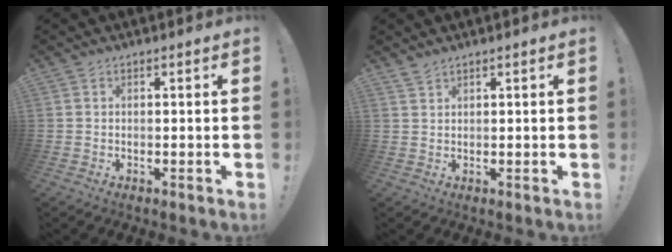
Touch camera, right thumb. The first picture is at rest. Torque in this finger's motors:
{"motor_torque": [0.13, 0.14, 0.56, 0.22, 0.12]}